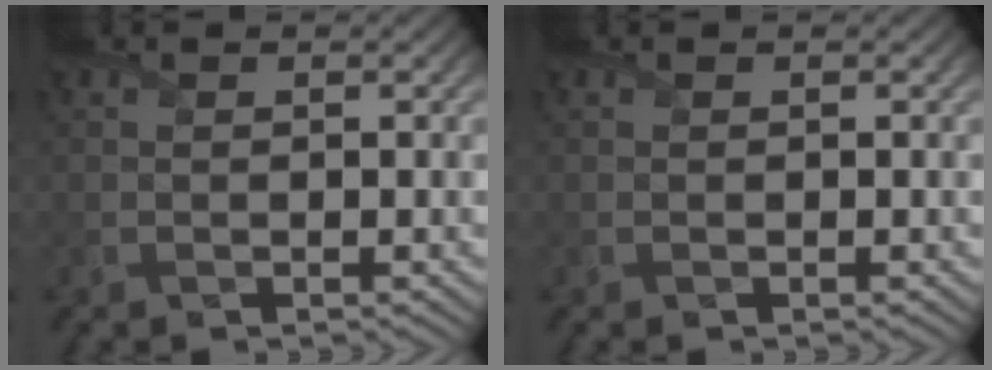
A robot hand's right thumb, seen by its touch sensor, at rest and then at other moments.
{"total": 0.0}